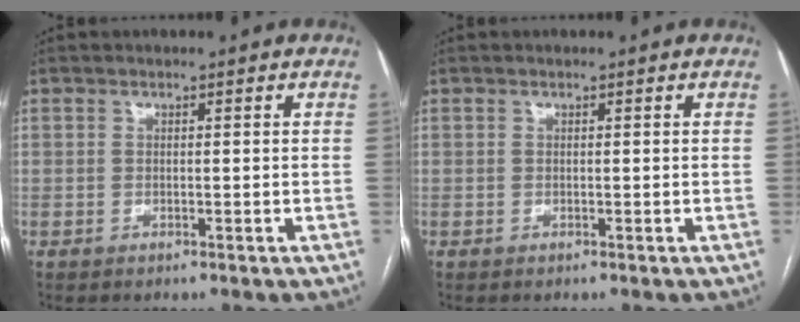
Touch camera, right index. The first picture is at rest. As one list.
[{"total": 0.0}]